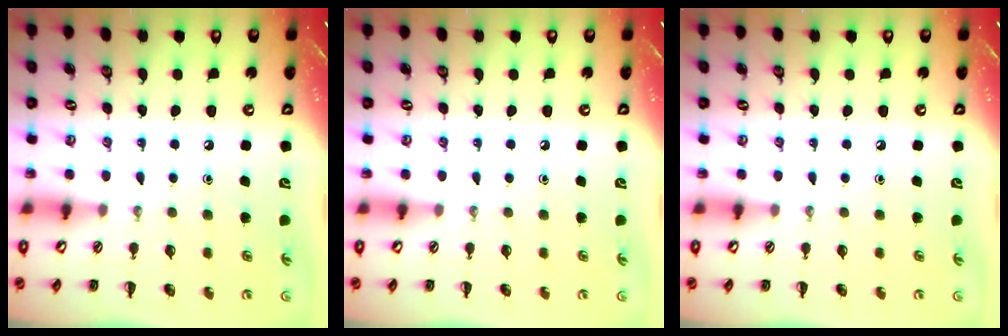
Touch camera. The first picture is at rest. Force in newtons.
{"total": 0.0}
{"total": 0.0}